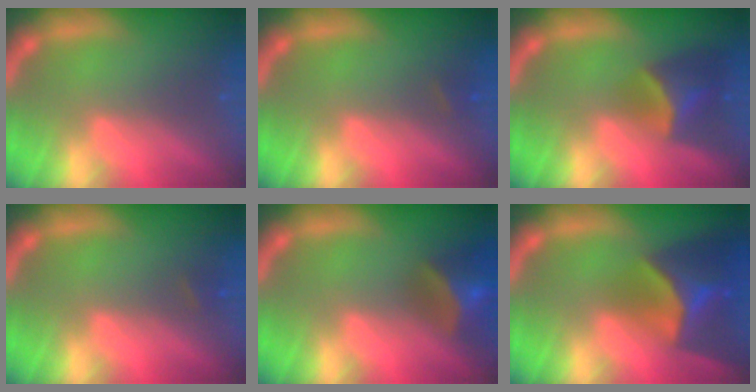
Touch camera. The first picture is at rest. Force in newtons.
{"total": 0.9}
{"total": 5.5}
{"total": 0.9}
{"total": 6.5}
{"total": 9.9}